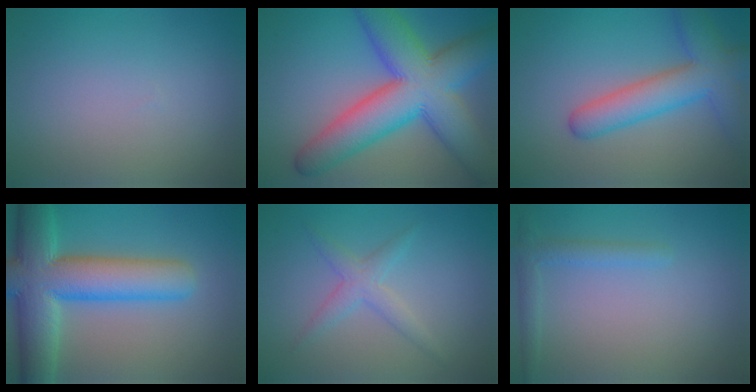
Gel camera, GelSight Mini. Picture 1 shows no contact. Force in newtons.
{"total": 12.2, "press": 12.2, "slide": 0.3}
{"total": 6.3, "press": 6.3, "slide": 0.3}
{"total": 10.8, "press": 10.8, "slide": 0.5}
{"total": 2.2, "press": 2.2, "slide": 0.1}
{"total": 1.9, "press": 1.8, "slide": 0.2}